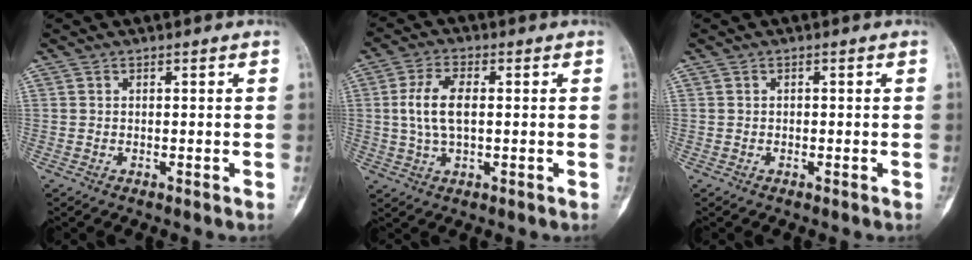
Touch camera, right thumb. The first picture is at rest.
{"total": 7.7, "force": [0.5, 3.8, 6.6], "torque": [-0.139, 0.007, 0.009]}
{"total": 0.0}